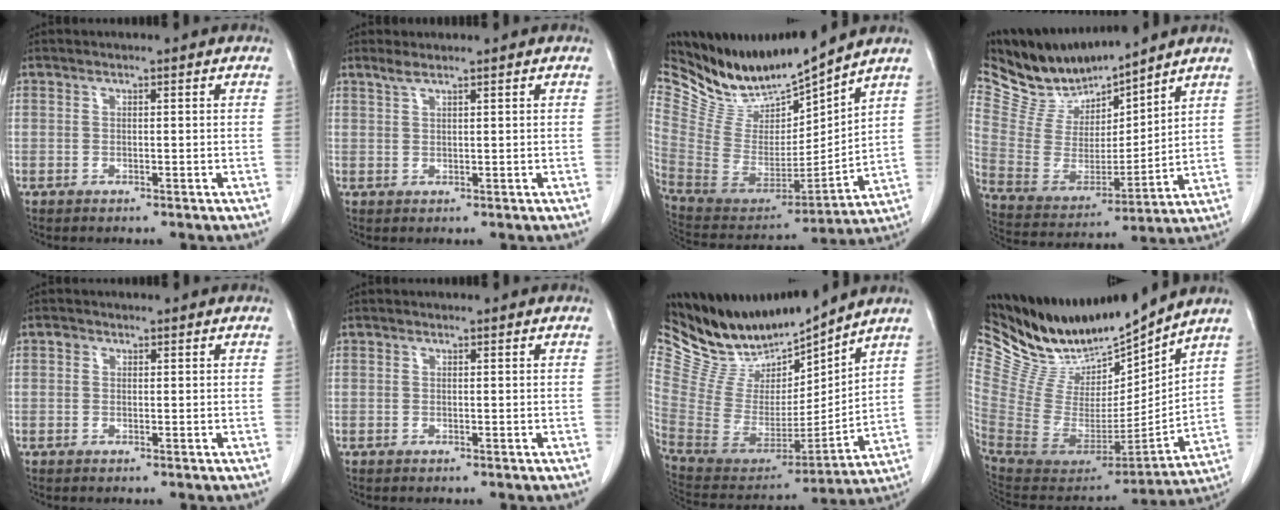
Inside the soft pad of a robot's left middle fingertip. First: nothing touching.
{"total": 1.5, "force": [1.3, 0.0, 0.7], "torque": [-0.017, 0.006, 0.030]}
{"total": 15.8, "force": [14.9, 1.7, 5.1], "torque": [-0.109, -0.034, 0.295]}
{"total": 13.9, "force": [13.0, 2.5, 4.1], "torque": [-0.093, -0.006, 0.260]}
{"total": 0.9, "force": [0.3, 0.8, 0.3], "torque": [-0.003, 0.006, 0.004]}
{"total": 0.0}
{"total": 17.1, "force": [15.9, 2.9, 5.5], "torque": [-0.116, -0.031, 0.305]}
{"total": 20.9, "force": [19.5, 2.5, 7.1], "torque": [-0.147, -0.053, 0.356]}